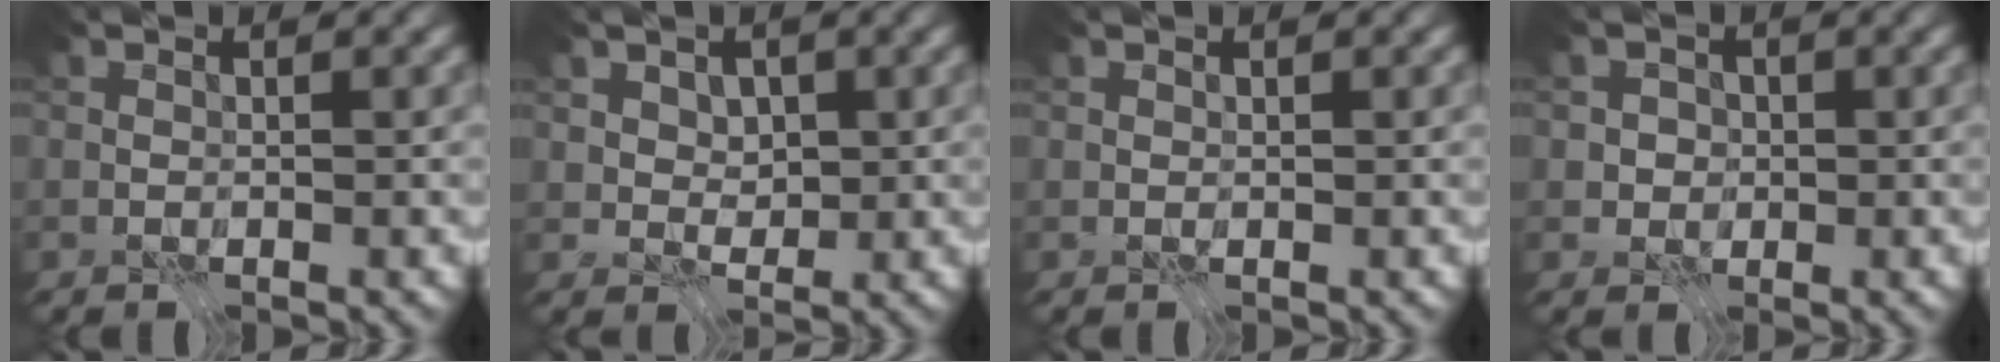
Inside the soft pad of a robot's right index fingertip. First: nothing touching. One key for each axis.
{"total": 2.8, "fx": 1.2, "fy": 2.3, "fz": 1.2, "tx": -0.031, "ty": -0.008, "tz": 0.034}
{"total": 0.0}
{"total": 2.0, "fx": -0.3, "fy": 1.9, "fz": 0.5, "tx": 0.005, "ty": 0.003, "tz": -0.008}